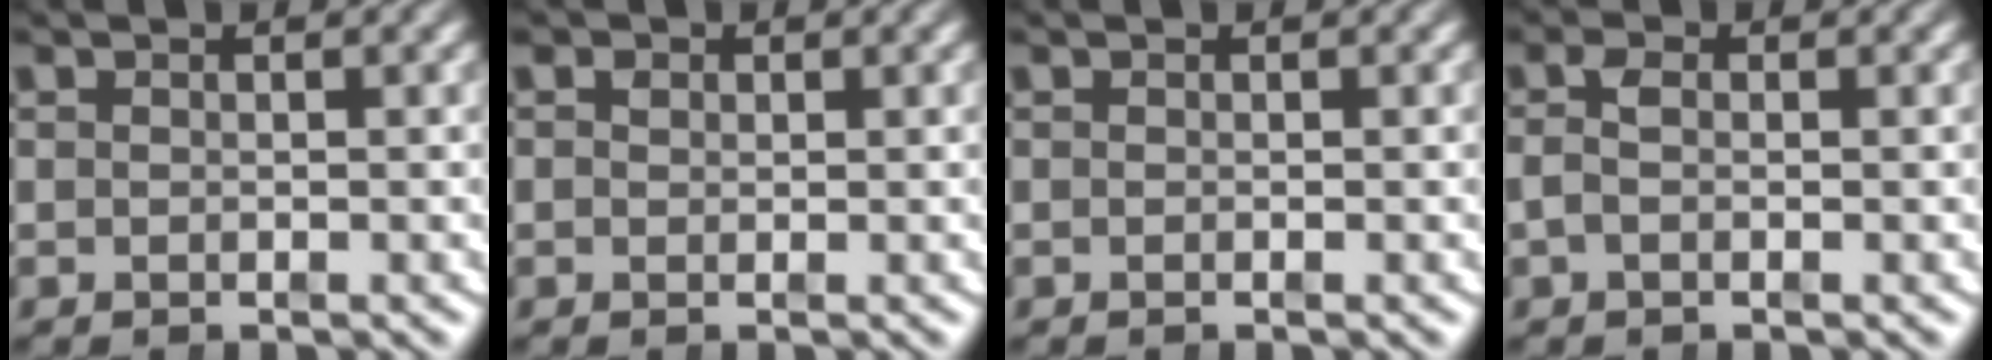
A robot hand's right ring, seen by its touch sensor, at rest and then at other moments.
{"total": 0.6, "force": [0.3, 0.4, 0.2], "torque": [0.000, -0.004, 0.009]}
{"total": 0.0}
{"total": 1.3, "force": [-0.3, 0.4, 1.2], "torque": [-0.033, -0.007, -0.002]}